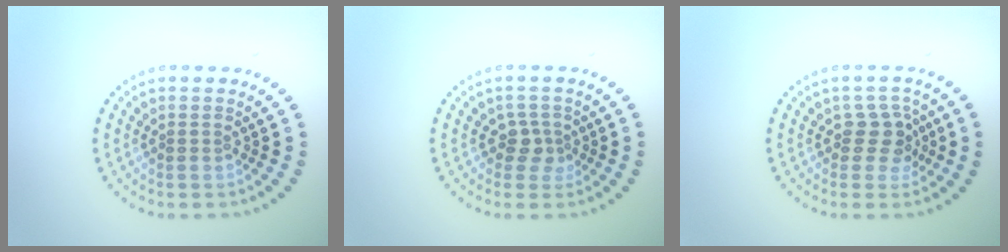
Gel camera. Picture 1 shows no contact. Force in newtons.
{"total": 1.9, "press": 1.4, "slide": 1.3}
{"total": 2.5, "press": 2.0, "slide": 1.4}